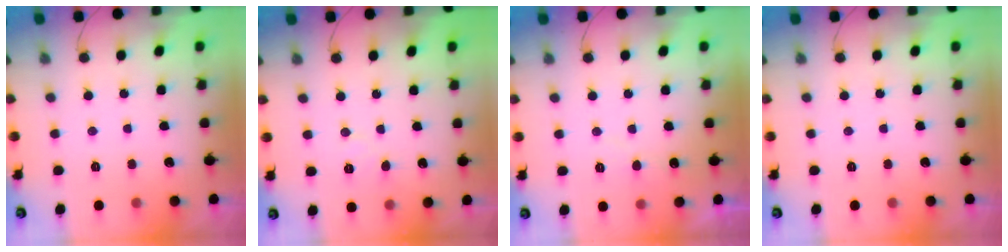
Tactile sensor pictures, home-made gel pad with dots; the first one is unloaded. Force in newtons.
{"total": 5.1, "press": 5.1, "slide": 0.5}
{"total": 5.3, "press": 5.2, "slide": 0.5}
{"total": 0.0}